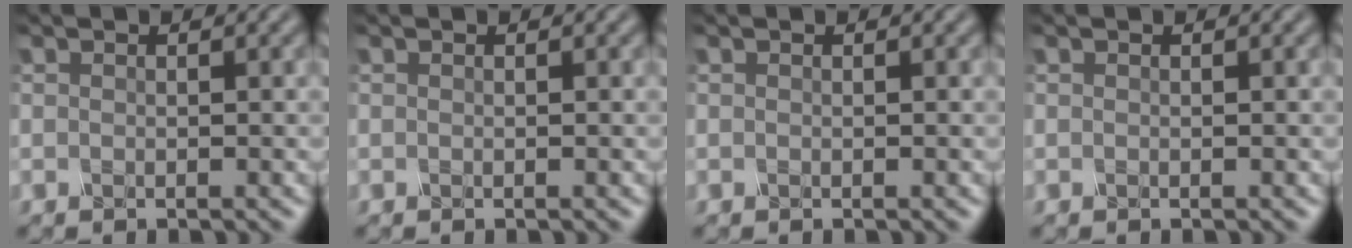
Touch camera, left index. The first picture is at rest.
{"total": 0.0}
{"total": 0.0}
{"total": 0.0}